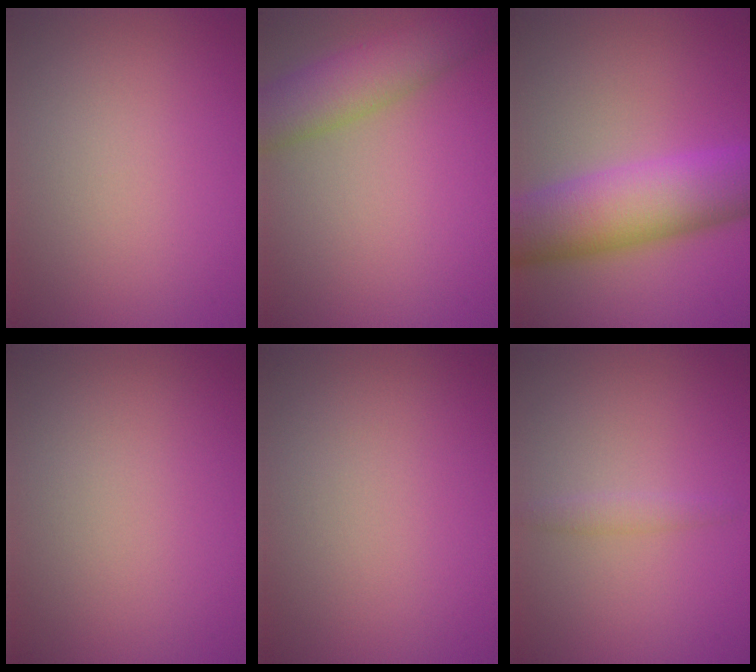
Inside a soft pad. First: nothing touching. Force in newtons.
{"total": 5.7, "press": 5.7, "slide": 0.2}
{"total": 9.8, "press": 9.8, "slide": 0.2}
{"total": 0.0}
{"total": 0.0}
{"total": 1.1, "press": 1.1, "slide": 0.0}